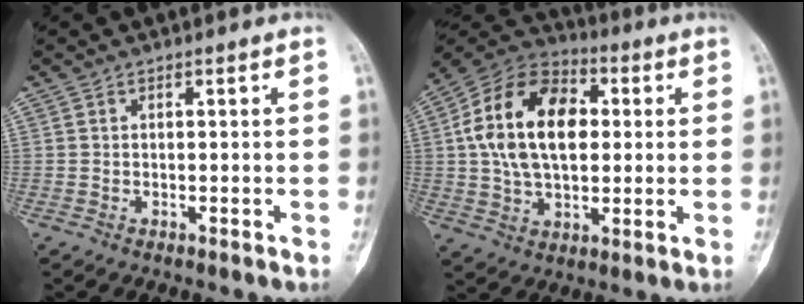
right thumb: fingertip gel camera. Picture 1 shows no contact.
{"total": 19.5, "force": [2.7, 12.2, 14.9], "torque": [-0.244, 0.018, 0.043]}